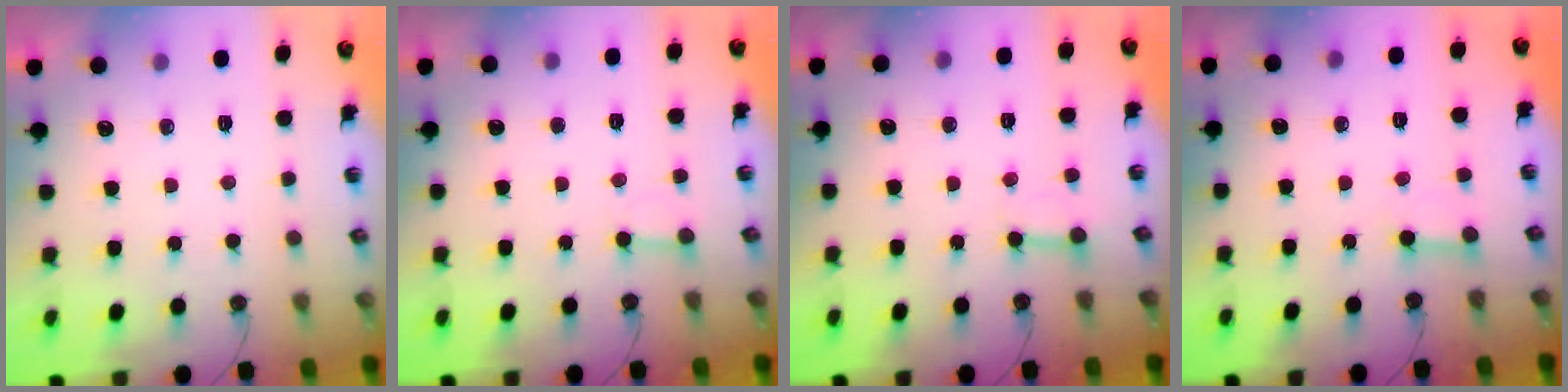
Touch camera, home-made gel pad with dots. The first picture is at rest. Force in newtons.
{"total": 2.6, "press": 2.6, "slide": 0.1}
{"total": 2.8, "press": 2.8, "slide": 0.4}
{"total": 3.4, "press": 3.4, "slide": 0.5}